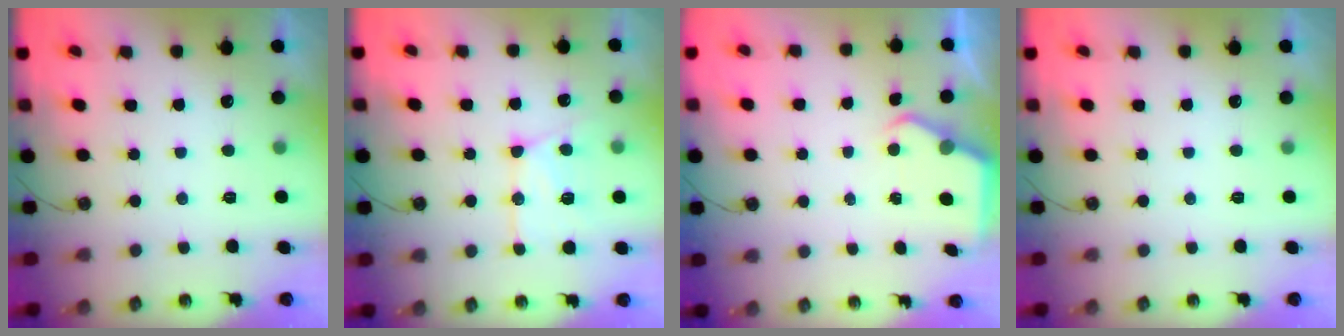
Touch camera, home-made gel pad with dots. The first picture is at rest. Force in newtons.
{"total": 14.7, "press": 14.6, "slide": 1.5}
{"total": 4.0, "press": 4.0, "slide": 0.2}
{"total": 0.0}